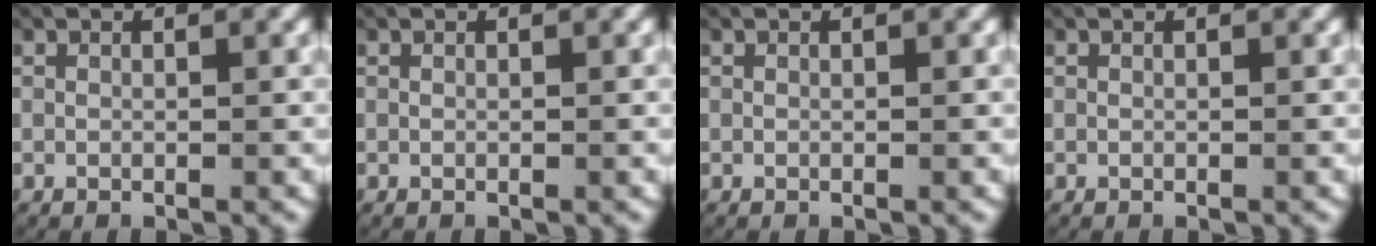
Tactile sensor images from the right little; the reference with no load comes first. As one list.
[{"total": 0.0}, {"total": 0.0}, {"total": 0.0}]